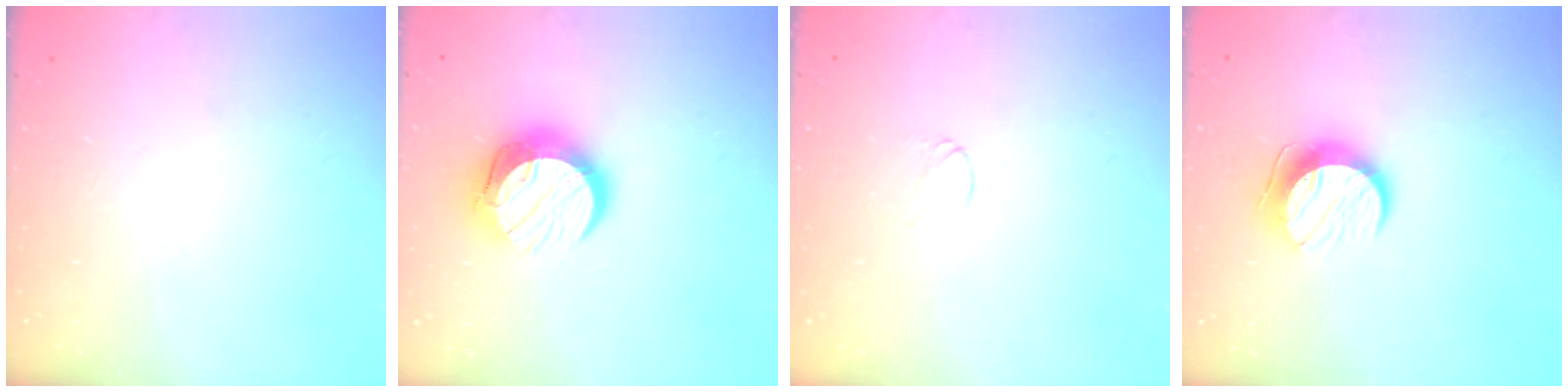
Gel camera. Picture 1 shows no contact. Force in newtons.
{"total": 12.5, "press": 12.5, "slide": 1.2}
{"total": 2.9, "press": 2.9, "slide": 0.3}
{"total": 10.0, "press": 10.0, "slide": 0.3}